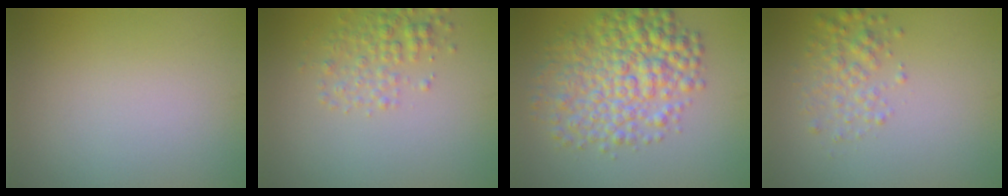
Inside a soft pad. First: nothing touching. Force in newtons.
{"total": 2.6, "press": 2.6, "slide": 0.1}
{"total": 7.0, "press": 7.0, "slide": 0.1}
{"total": 2.4, "press": 2.4, "slide": 0.1}